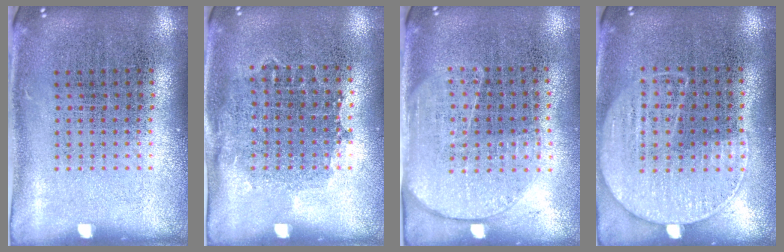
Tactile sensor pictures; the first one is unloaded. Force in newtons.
{"total": 0.8, "press": 0.7, "slide": 0.5}
{"total": 1.9, "press": 1.5, "slide": 1.1}
{"total": 1.3, "press": 1.0, "slide": 0.7}